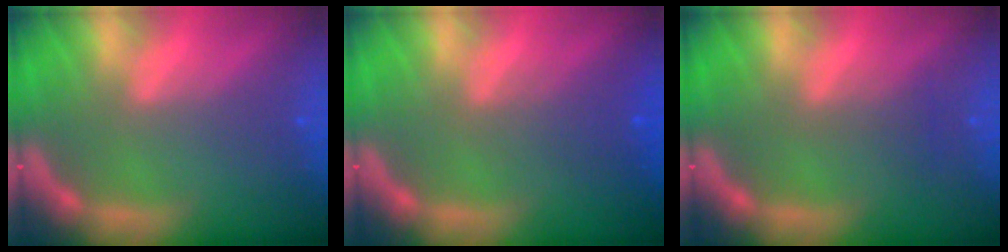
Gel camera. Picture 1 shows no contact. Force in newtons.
{"total": 2.5}
{"total": 1.5}